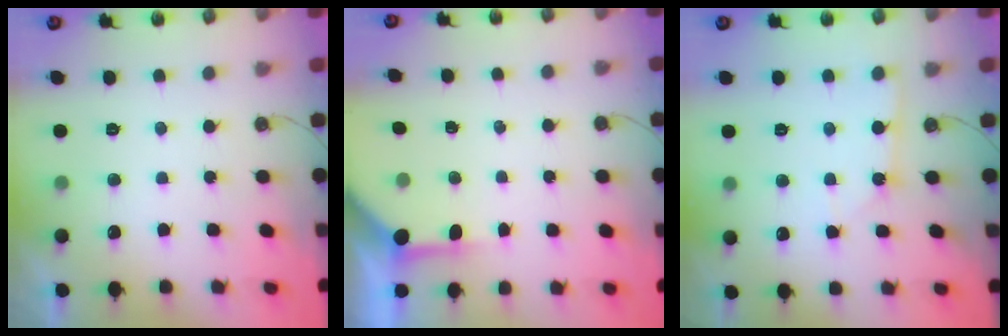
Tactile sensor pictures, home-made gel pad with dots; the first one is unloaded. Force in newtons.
{"total": 3.9, "press": 3.9, "slide": 0.4}
{"total": 3.2, "press": 3.2, "slide": 0.4}